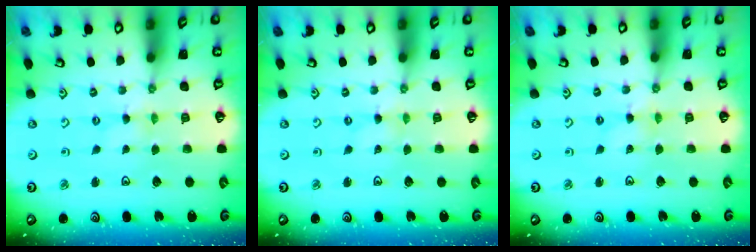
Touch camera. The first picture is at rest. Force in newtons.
{"total": 0.0}
{"total": 1.9, "press": 1.9, "slide": 0.2}